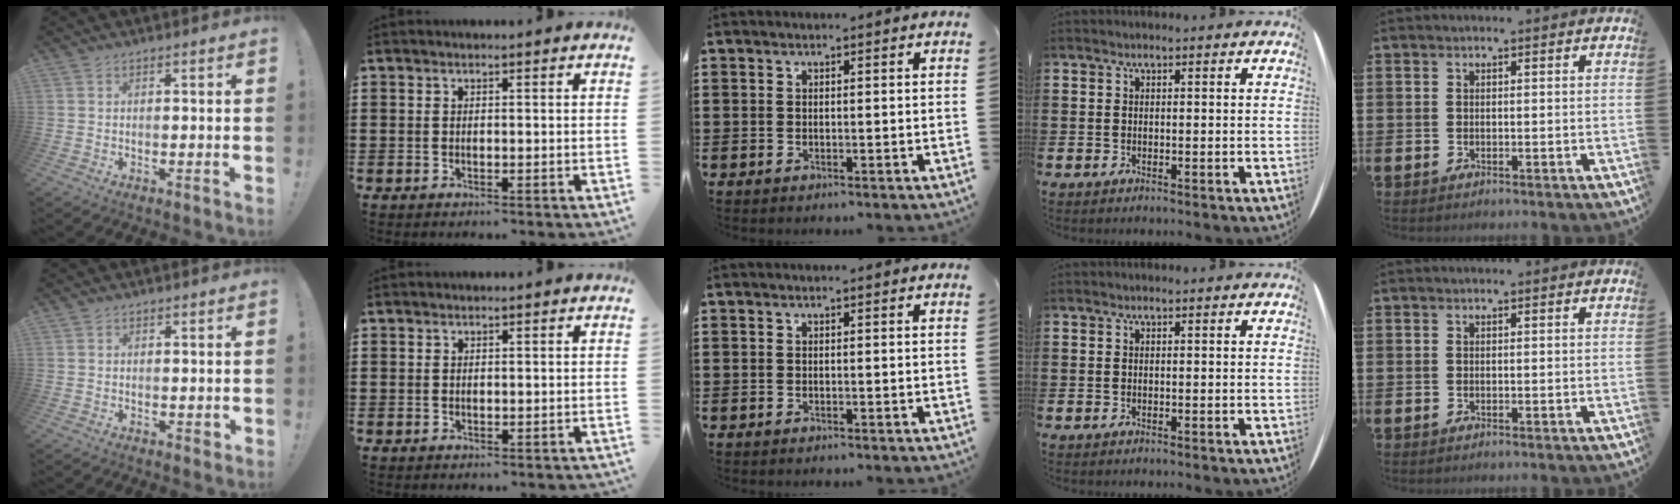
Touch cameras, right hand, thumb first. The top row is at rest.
{"thumb": {"total": 1.5, "force": [0.2, 1.1, 0.9], "torque": [-0.002, -0.002, 0.002]}, "index": {"total": 0.6, "force": [0.1, 0.6, 0.0], "torque": [-0.002, 0.004, 0.002]}}